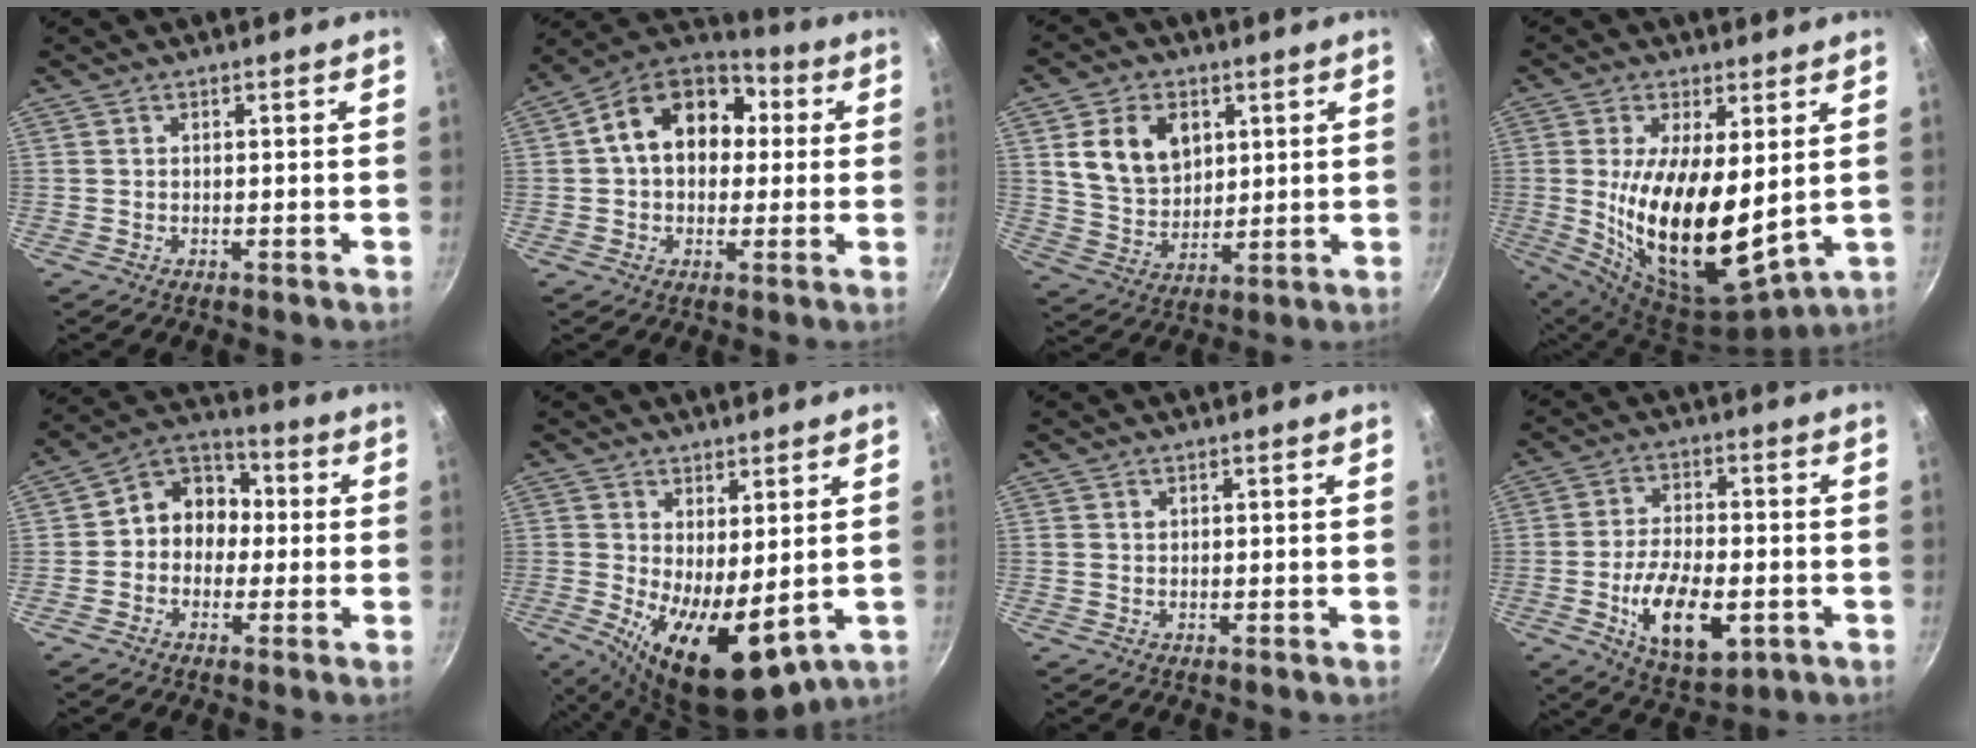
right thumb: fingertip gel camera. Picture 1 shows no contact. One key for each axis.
{"total": 16.3, "fx": 2.6, "fy": 12.0, "fz": 10.7, "tx": -0.140, "ty": 0.034, "tz": 0.021}
{"total": 12.2, "fx": 3.9, "fy": 8.9, "fz": 7.3, "tx": -0.108, "ty": -0.017, "tz": 0.077}
{"total": 19.6, "fx": 1.4, "fy": 8.5, "fz": 17.6, "tx": -0.314, "ty": -0.040, "tz": 0.039}
{"total": 9.7, "fx": -0.4, "fy": 8.3, "fz": 5.1, "tx": -0.029, "ty": 0.035, "tz": -0.032}
{"total": 11.8, "fx": -0.6, "fy": 5.2, "fz": 10.5, "tx": -0.154, "ty": -0.018, "tz": 0.007}
{"total": 0.6, "fx": 0.2, "fy": 0.5, "fz": 0.3, "tx": -0.004, "ty": 0.002, "tz": 0.003}
{"total": 14.1, "fx": -4.0, "fy": 6.9, "fz": 11.6, "tx": -0.186, "ty": 0.012, "tz": -0.061}